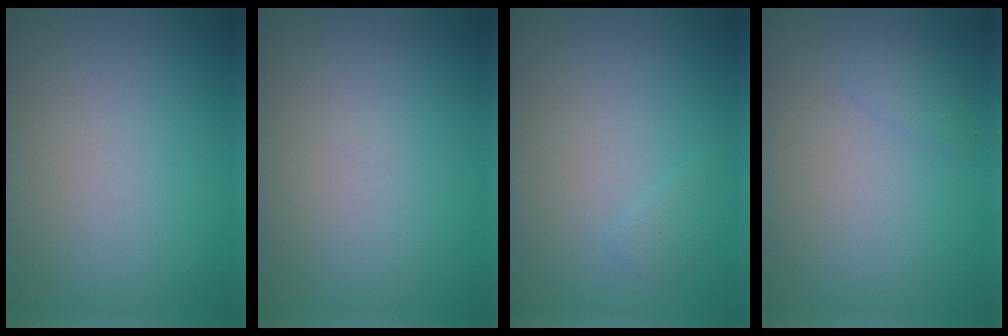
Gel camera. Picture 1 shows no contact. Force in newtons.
{"total": 0.0}
{"total": 0.7, "press": 0.7, "slide": 0.0}
{"total": 0.8, "press": 0.8, "slide": 0.0}